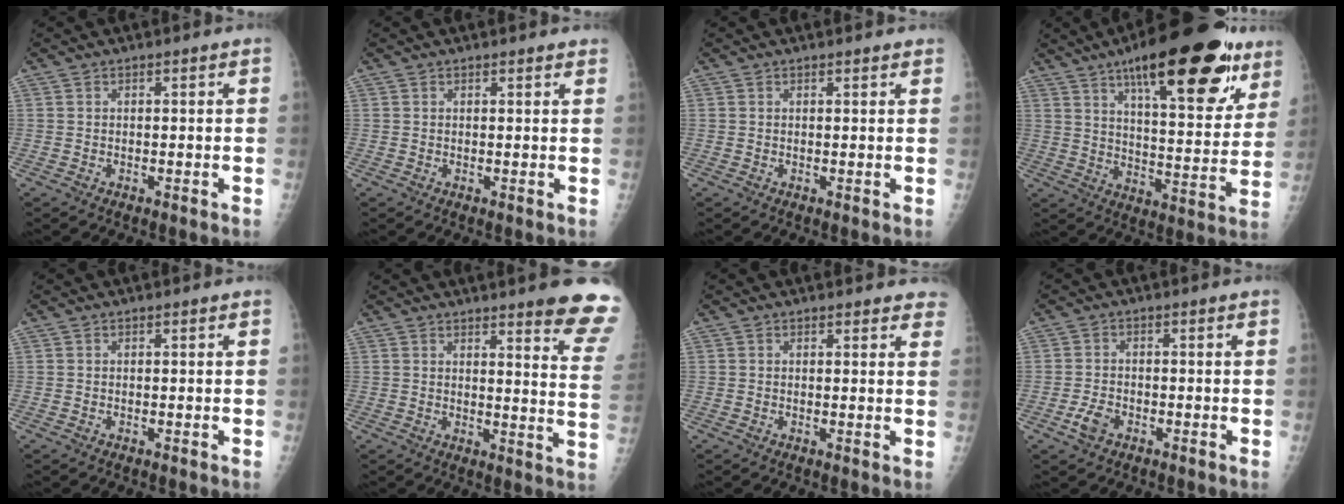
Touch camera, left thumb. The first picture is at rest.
{"total": 1.7, "force": [1.5, 0.4, 0.7], "torque": [-0.003, -0.001, 0.017]}
{"total": 1.2, "force": [1.1, 0.3, 0.5], "torque": [-0.003, 0.000, 0.013]}
{"total": 27.8, "force": [16.2, 9.2, 20.6], "torque": [-0.265, -0.044, 0.238]}
{"total": 0.0}
{"total": 13.7, "force": [10.7, 1.3, 8.4], "torque": [-0.075, -0.080, 0.115]}
{"total": 4.5, "force": [4.1, 1.5, 1.2], "torque": [0.019, -0.015, 0.029]}
{"total": 3.4, "force": [-1.7, 2.2, 2.0], "torque": [-0.038, 0.007, -0.030]}